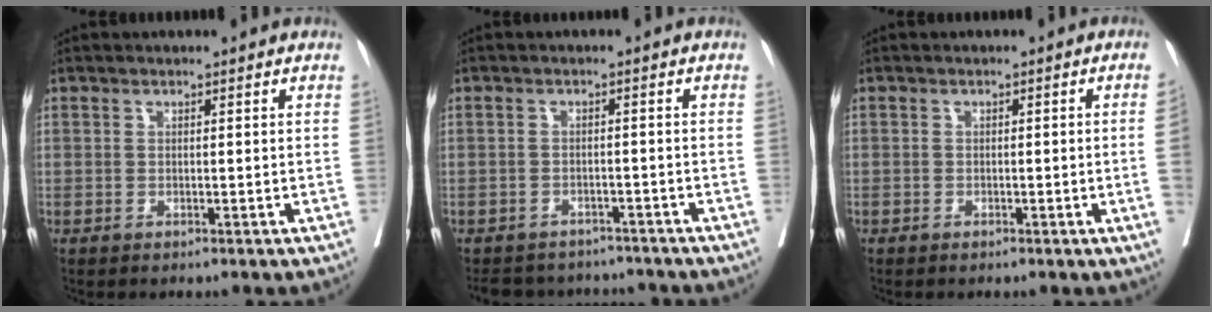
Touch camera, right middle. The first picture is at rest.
{"total": 8.8, "force": [-8.2, 3.0, 1.1], "torque": [-0.017, 0.011, -0.102]}
{"total": 1.6, "force": [-0.3, -0.4, 1.6], "torque": [-0.019, 0.004, -0.002]}